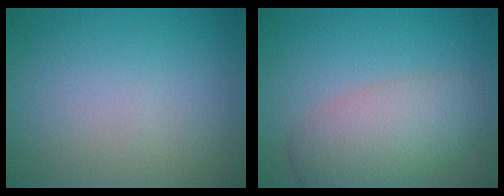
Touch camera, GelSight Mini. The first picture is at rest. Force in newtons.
{"total": 5.7, "press": 5.7, "slide": 0.1}